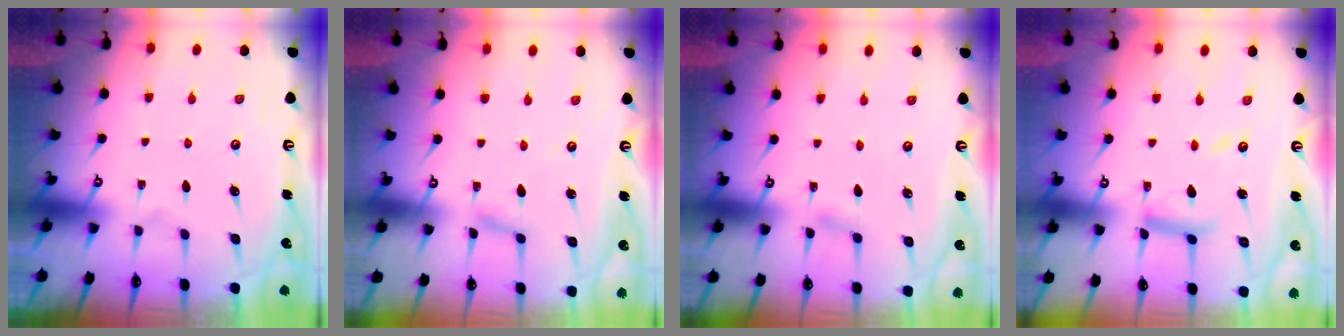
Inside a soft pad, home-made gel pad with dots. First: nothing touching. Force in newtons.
{"total": 3.0, "press": 3.0, "slide": 0.3}
{"total": 2.6, "press": 2.6, "slide": 0.3}
{"total": 11.1, "press": 11.1, "slide": 0.9}